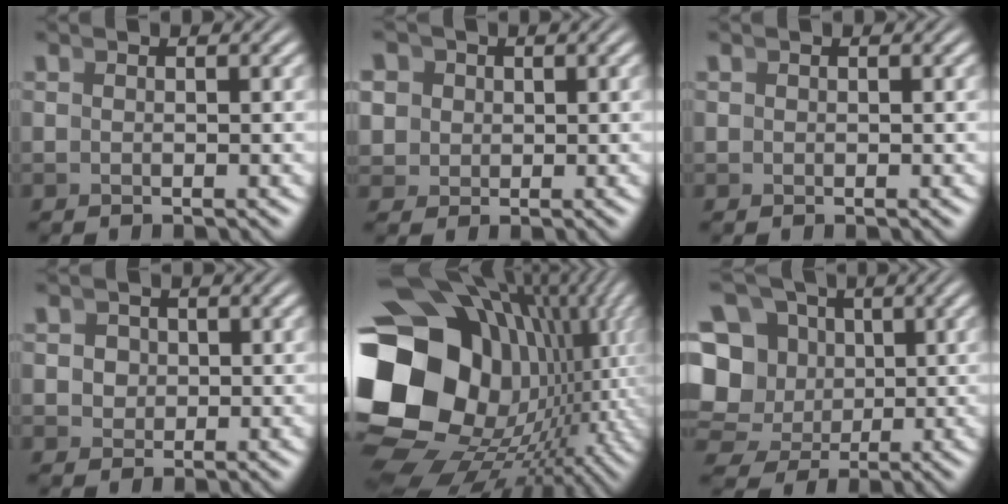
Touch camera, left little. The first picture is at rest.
{"total": 5.1, "force": [1.2, 4.5, 2.1], "torque": [-0.055, -0.011, 0.025]}
{"total": 0.0}
{"total": 2.2, "force": [0.4, 2.1, 0.8], "torque": [-0.010, -0.002, 0.009]}
{"total": 27.6, "force": [-2.0, 18.2, 20.7], "torque": [-0.348, -0.049, -0.017]}
{"total": 13.2, "force": [1.9, 11.2, 6.7], "torque": [-0.138, -0.024, 0.027]}